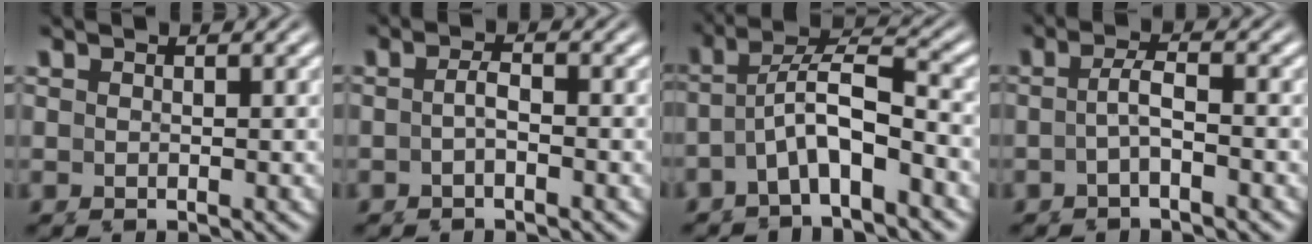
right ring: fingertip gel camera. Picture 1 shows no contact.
{"total": 1.5, "force": [-0.7, 0.1, 1.4], "torque": [-0.027, 0.000, -0.015]}
{"total": 5.5, "force": [-0.1, 3.7, 4.1], "torque": [-0.080, -0.012, -0.006]}
{"total": 2.1, "force": [-1.1, 0.0, 1.8], "torque": [-0.037, -0.004, -0.019]}